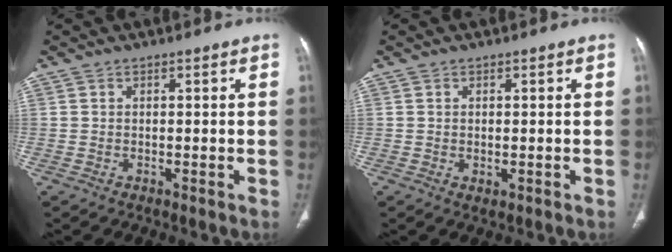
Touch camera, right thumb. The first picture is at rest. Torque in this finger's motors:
{"motor_torque": [-0.21, 0.08, -0.21, 0.17, 0.05]}